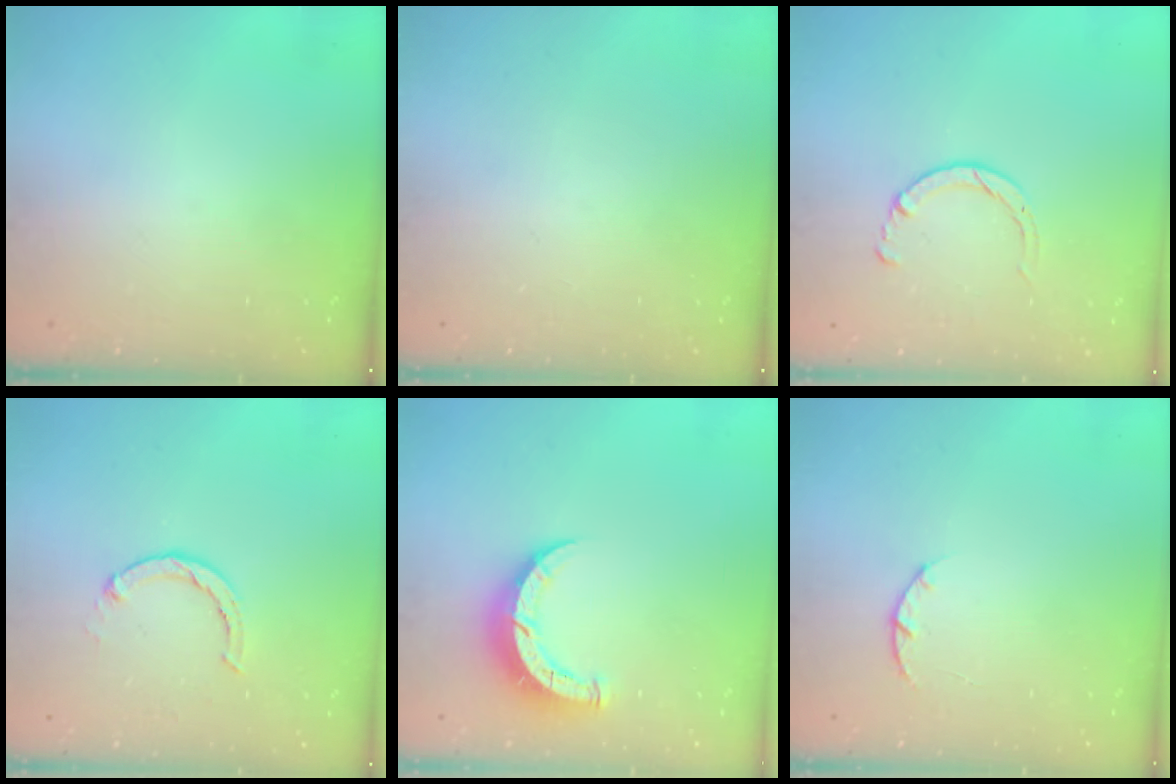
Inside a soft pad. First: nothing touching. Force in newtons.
{"total": 0.0}
{"total": 2.9, "press": 2.8, "slide": 0.4}
{"total": 3.0, "press": 3.0, "slide": 0.4}
{"total": 7.5, "press": 7.5, "slide": 0.6}
{"total": 2.9, "press": 2.9, "slide": 0.5}